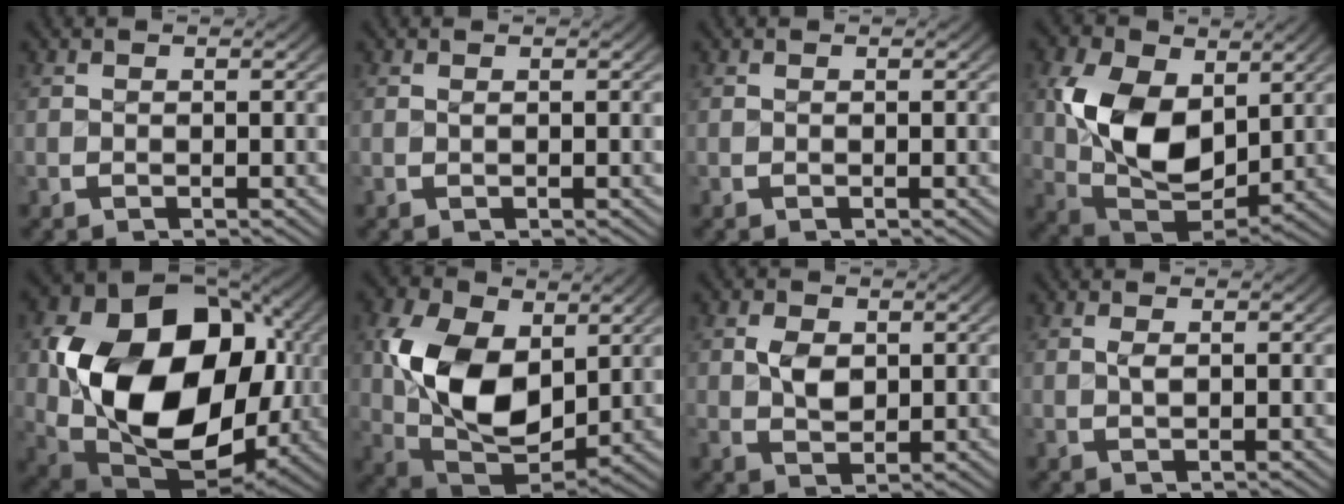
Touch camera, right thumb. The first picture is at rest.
{"total": 0.0}
{"total": 0.0}
{"total": 10.2, "force": [0.8, 7.0, 7.3], "torque": [-0.175, -0.052, 0.028]}
{"total": 24.0, "force": [-0.8, 16.4, 17.5], "torque": [-0.359, -0.080, 0.015]}
{"total": 11.3, "force": [0.6, 7.8, 8.2], "torque": [-0.195, -0.058, 0.028]}
{"total": 2.4, "force": [0.6, 1.9, 1.3], "torque": [-0.037, -0.016, 0.022]}
{"total": 0.7, "force": [0.3, 0.3, 0.5], "torque": [-0.014, -0.006, 0.009]}